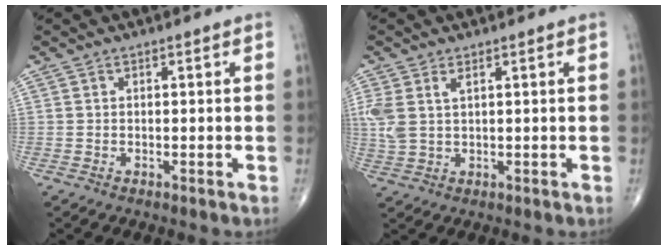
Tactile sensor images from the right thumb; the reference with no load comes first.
{"total": 5.2, "force": [1.7, 2.7, 4.1], "torque": [-0.113, 0.008, 0.042]}